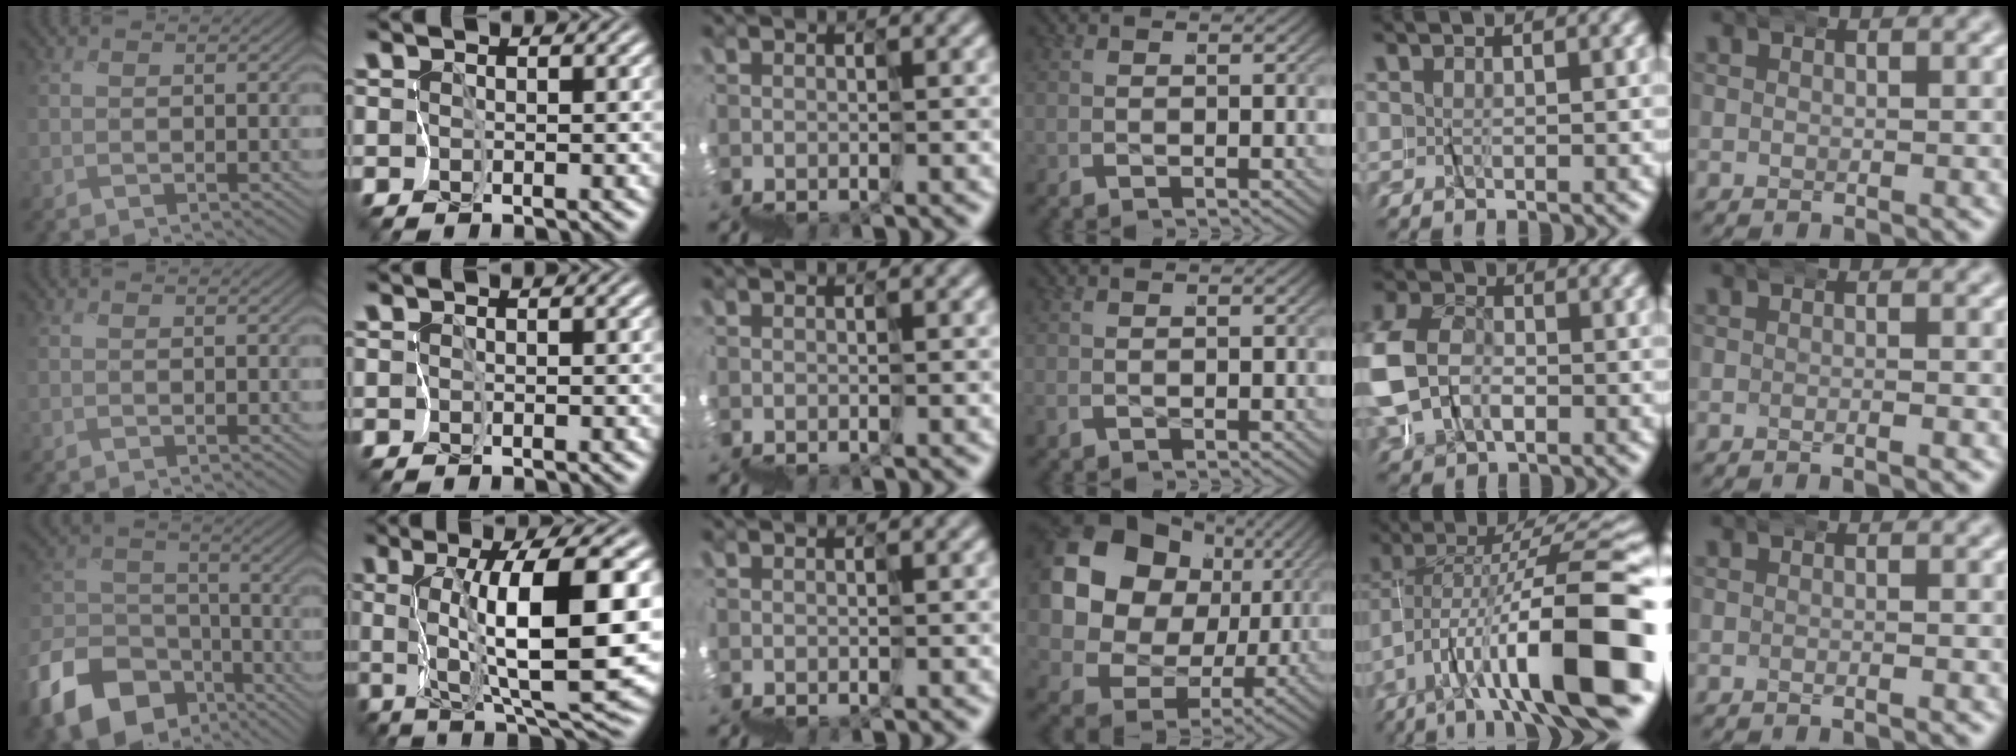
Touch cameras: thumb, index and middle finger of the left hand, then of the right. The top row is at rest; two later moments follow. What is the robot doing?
{"motion": "wrap", "object": "felt sheet"}